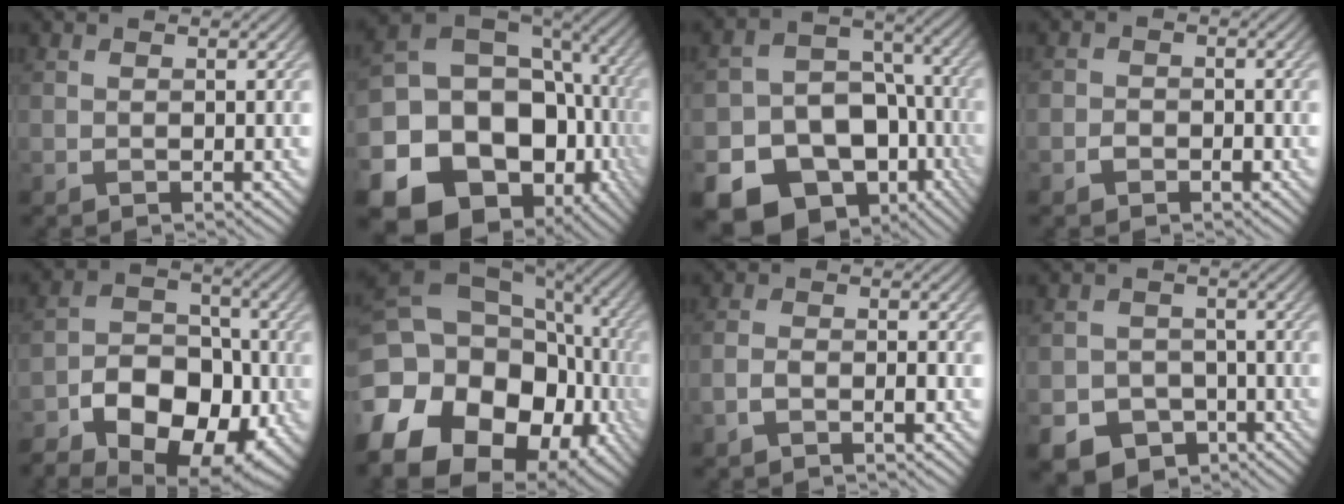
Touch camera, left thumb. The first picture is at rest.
{"total": 23.9, "force": [-9.0, 19.6, 10.3], "torque": [-0.226, -0.048, -0.146]}
{"total": 19.8, "force": [-10.1, 15.1, 7.8], "torque": [-0.147, -0.055, -0.136]}
{"total": 1.7, "force": [-0.9, 1.3, 0.7], "torque": [-0.004, 0.002, -0.022]}
{"total": 14.8, "force": [-7.1, 9.9, 8.4], "torque": [-0.141, -0.018, -0.119]}
{"total": 20.8, "force": [-7.5, 15.5, 11.7], "torque": [-0.260, -0.038, -0.101]}
{"total": 2.3, "force": [-1.3, 0.8, 1.7], "torque": [-0.037, 0.004, -0.032]}
{"total": 8.6, "force": [-5.1, 6.5, 2.2], "torque": [-0.043, -0.024, -0.092]}